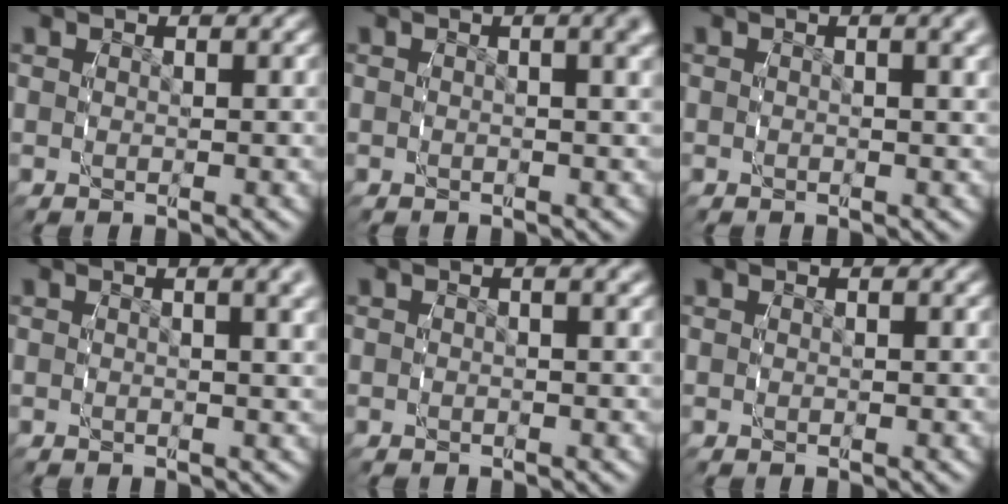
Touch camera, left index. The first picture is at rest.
{"total": 1.9, "force": [0.6, 0.2, 1.8], "torque": [-0.018, 0.003, 0.005]}
{"total": 1.2, "force": [0.4, -0.2, 1.1], "torque": [-0.011, 0.002, 0.003]}
{"total": 2.0, "force": [0.9, 0.0, 1.7], "torque": [-0.018, 0.006, 0.010]}
{"total": 0.6, "force": [-0.5, -0.3, 0.2], "torque": [-0.001, 0.001, -0.009]}
{"total": 0.0}